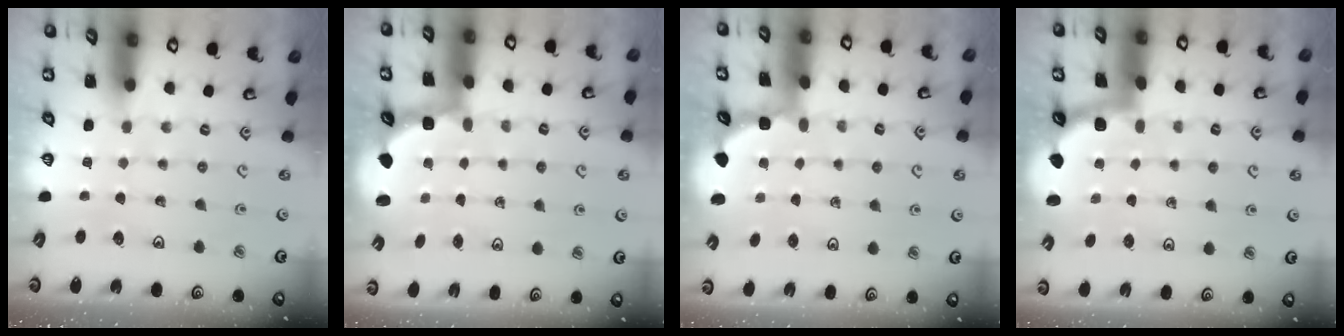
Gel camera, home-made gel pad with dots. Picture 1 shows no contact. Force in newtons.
{"total": 2.9, "press": 2.3, "slide": 1.7}
{"total": 1.9, "press": 1.9, "slide": 0.1}
{"total": 1.8, "press": 1.8, "slide": 0.0}